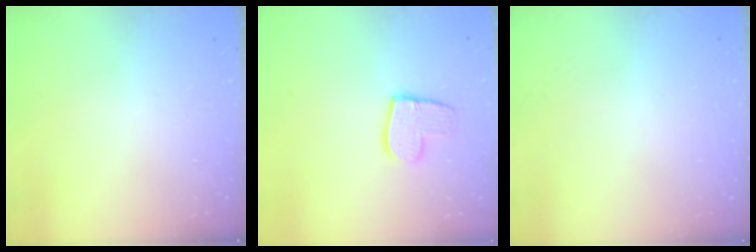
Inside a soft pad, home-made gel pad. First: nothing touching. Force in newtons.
{"total": 10.5, "press": 10.5, "slide": 0.8}
{"total": 0.0}